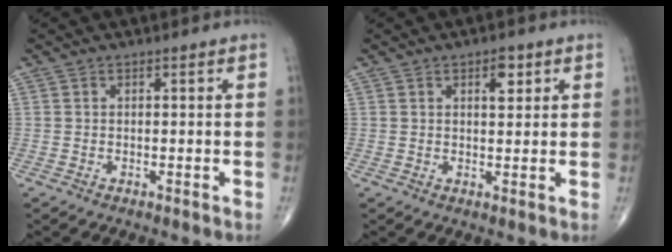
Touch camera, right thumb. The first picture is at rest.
{"total": 3.6, "force": [1.7, 1.6, 2.7], "torque": [-0.028, -0.007, 0.023]}